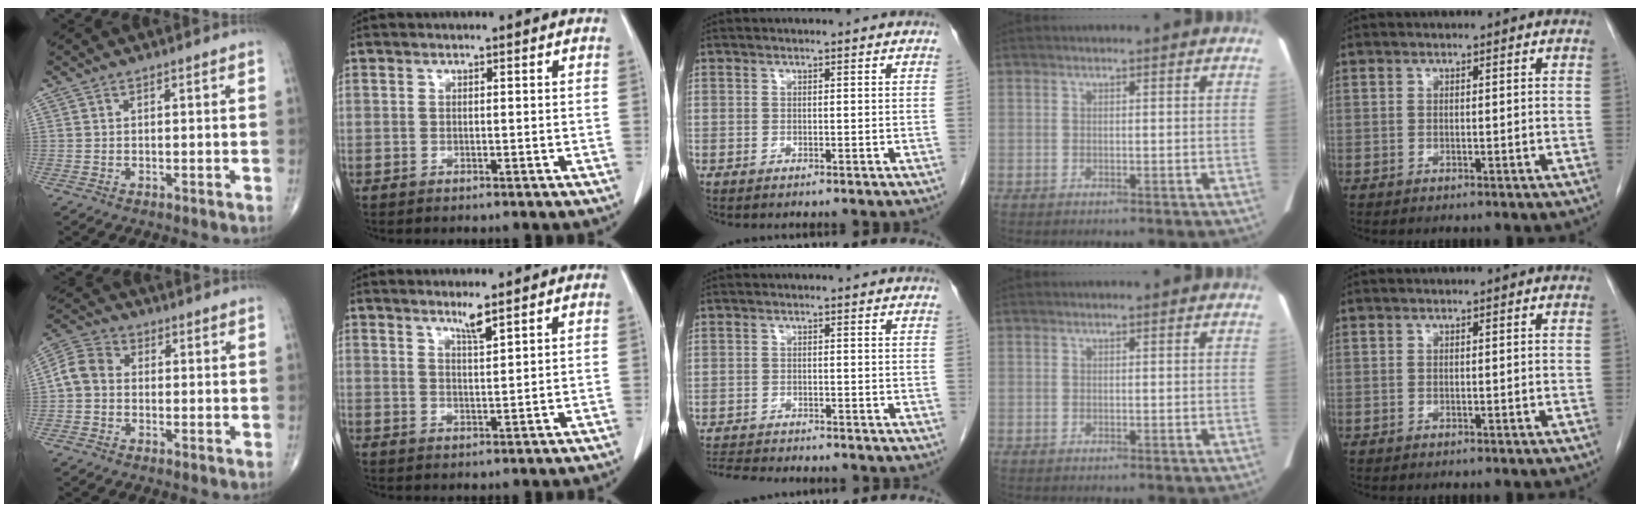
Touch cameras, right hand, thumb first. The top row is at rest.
{"thumb": {"total": 6.2, "force": [-0.4, 5.0, 3.6], "torque": [-0.061, 0.020, -0.023]}, "index": {"total": 2.6, "force": [2.0, -0.3, 1.6], "torque": [-0.032, -0.007, 0.039]}, "middle": {"total": 8.1, "force": [-7.5, 0.8, 2.7], "torque": [-0.047, -0.010, -0.116]}}